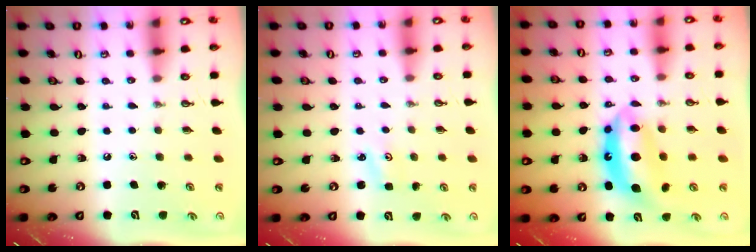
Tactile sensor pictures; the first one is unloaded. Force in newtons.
{"total": 2.0, "press": 2.0, "slide": 0.3}
{"total": 12.2, "press": 12.1, "slide": 1.3}